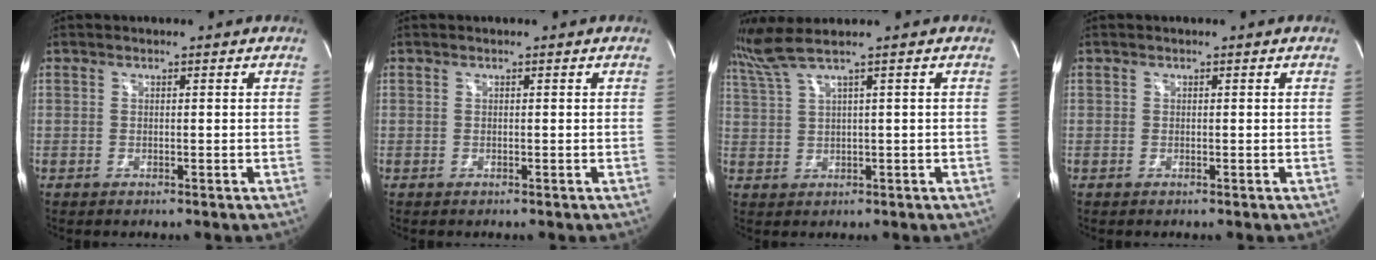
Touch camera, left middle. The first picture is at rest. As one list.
[{"total": 0.0}, {"total": 4.2, "force": [3.1, -1.8, 2.1], "torque": [-0.062, 0.010, 0.076]}, {"total": 0.0}]